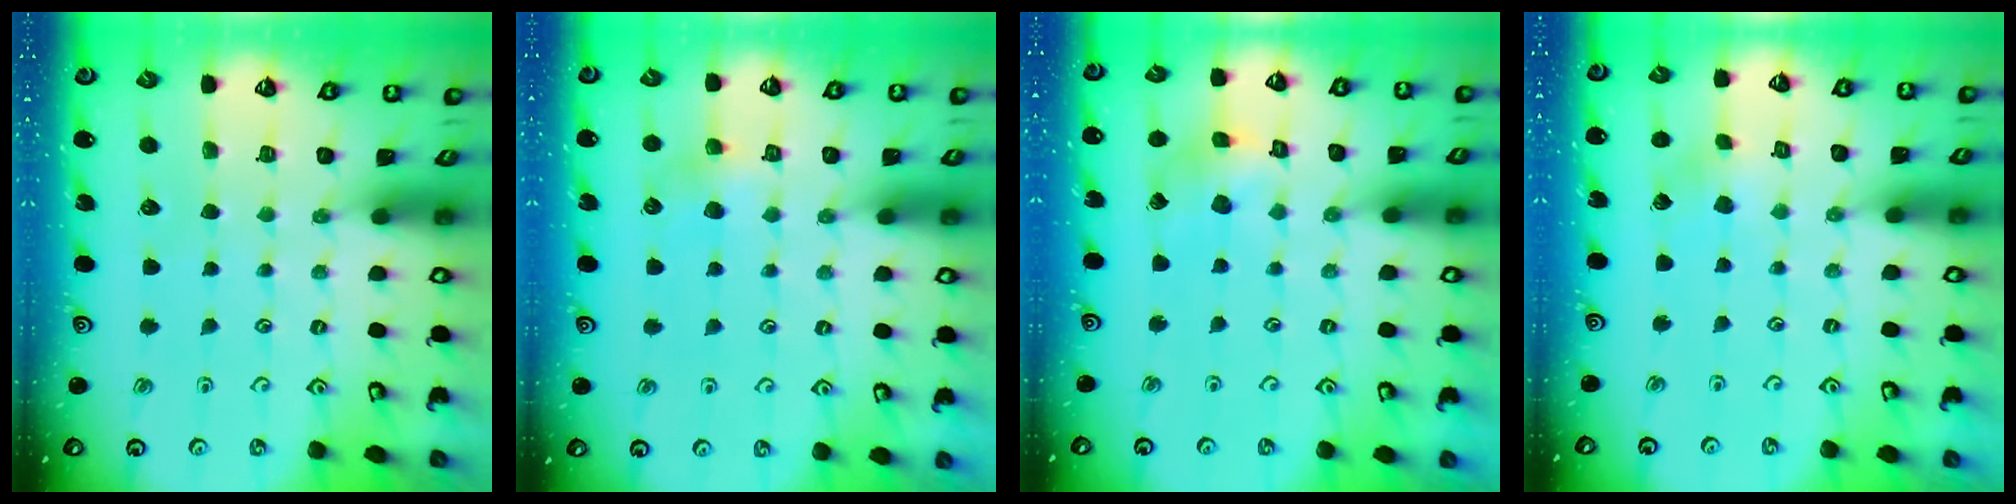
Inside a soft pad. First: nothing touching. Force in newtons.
{"total": 5.8, "press": 5.7, "slide": 1.3}
{"total": 6.3, "press": 6.3, "slide": 0.5}
{"total": 2.7, "press": 2.7, "slide": 0.3}